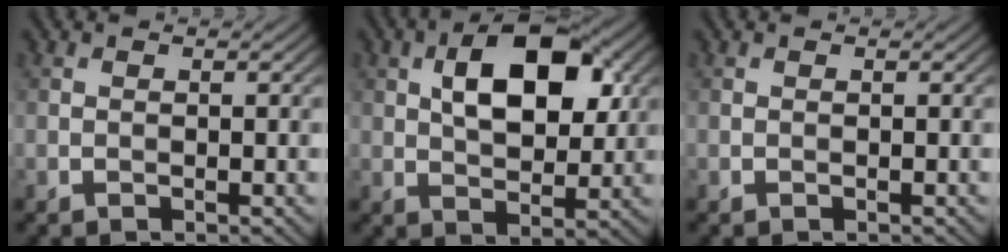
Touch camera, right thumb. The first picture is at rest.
{"total": 10.3, "force": [2.9, 5.5, 8.2], "torque": [-0.136, 0.010, 0.044]}
{"total": 0.0}